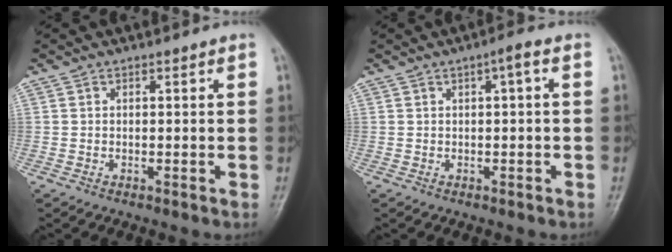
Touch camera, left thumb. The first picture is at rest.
{"total": 2.1, "force": [0.3, 0.3, 2.0], "torque": [-0.033, 0.007, 0.002]}